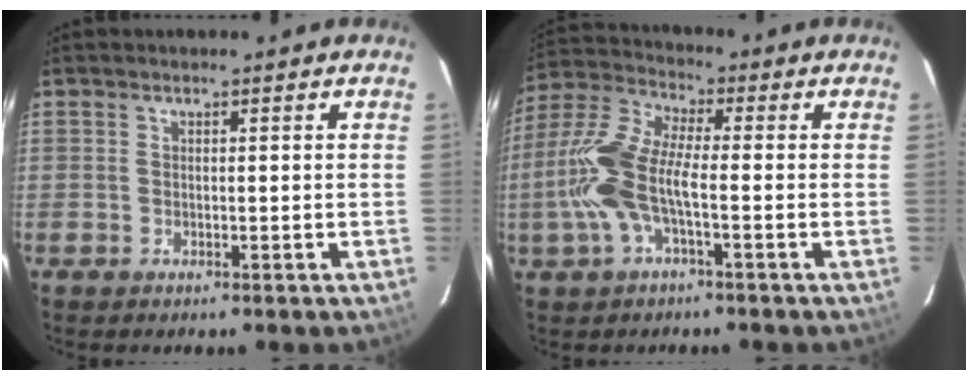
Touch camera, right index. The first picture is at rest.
{"total": 12.1, "force": [-2.6, 4.1, 11.0], "torque": [-0.249, 0.007, -0.056]}